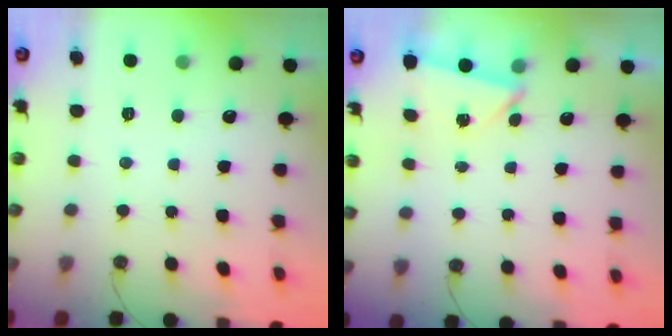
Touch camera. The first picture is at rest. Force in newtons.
{"total": 2.3, "press": 2.0, "slide": 1.2}